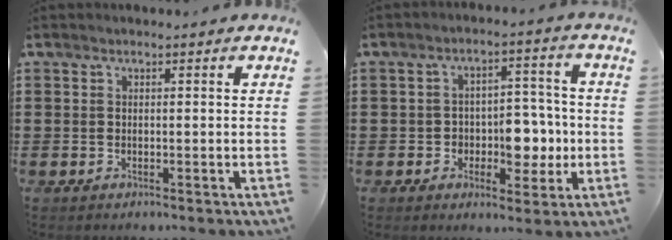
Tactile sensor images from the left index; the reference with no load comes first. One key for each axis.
{"total": 6.5, "fx": -1.4, "fy": 4.8, "fz": 4.2, "tx": -0.068, "ty": 0.010, "tz": -0.029}